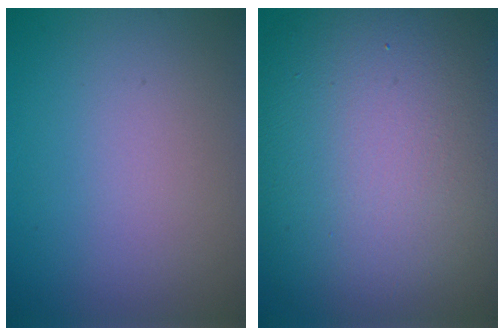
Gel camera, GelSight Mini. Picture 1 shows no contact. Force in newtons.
{"total": 17.5, "press": 17.5, "slide": 0.8}